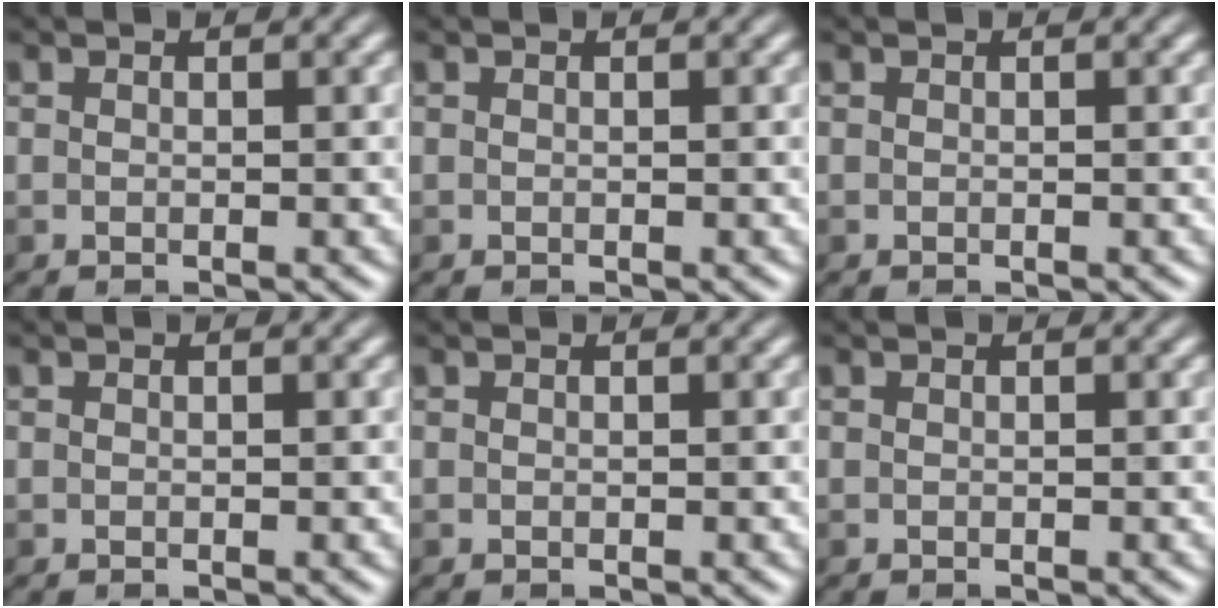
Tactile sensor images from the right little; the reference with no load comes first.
{"total": 0.0}
{"total": 0.0}
{"total": 0.0}
{"total": 0.0}
{"total": 0.0}